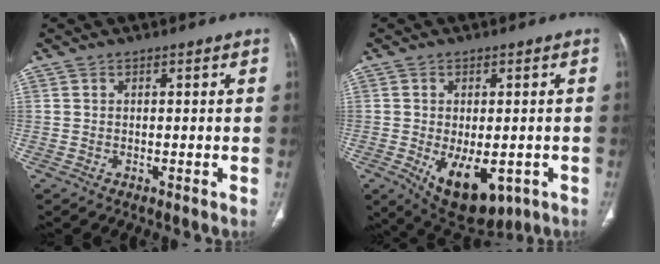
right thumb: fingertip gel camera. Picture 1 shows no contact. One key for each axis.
{"total": 12.0, "fx": -4.1, "fy": 6.6, "fz": 9.2, "tx": -0.125, "ty": -0.005, "tz": -0.040}